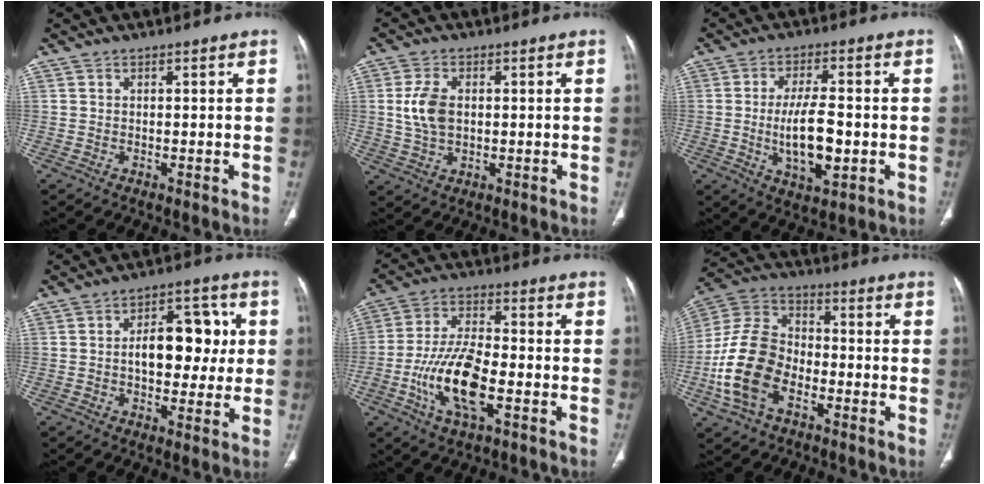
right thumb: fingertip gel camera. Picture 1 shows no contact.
{"total": 6.7, "force": [0.7, 4.2, 5.1], "torque": [-0.104, 0.001, 0.017]}
{"total": 10.6, "force": [-1.5, 4.4, 9.6], "torque": [-0.164, -0.003, -0.022]}
{"total": 12.6, "force": [0.9, 7.6, 10.0], "torque": [-0.101, 0.021, 0.011]}
{"total": 13.9, "force": [-4.4, 5.8, 11.8], "torque": [-0.229, 0.017, -0.082]}
{"total": 15.7, "force": [-5.3, 10.1, 10.8], "torque": [-0.216, 0.033, -0.107]}